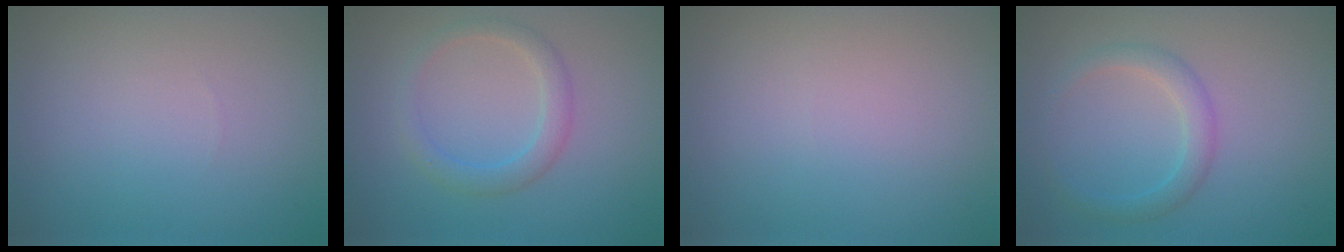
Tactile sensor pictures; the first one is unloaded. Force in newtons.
{"total": 2.3, "press": 2.3, "slide": 0.1}
{"total": 0.0}
{"total": 2.1, "press": 2.1, "slide": 0.1}